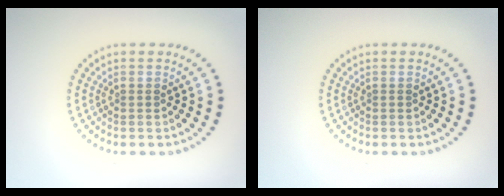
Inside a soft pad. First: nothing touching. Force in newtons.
{"total": 0.0}